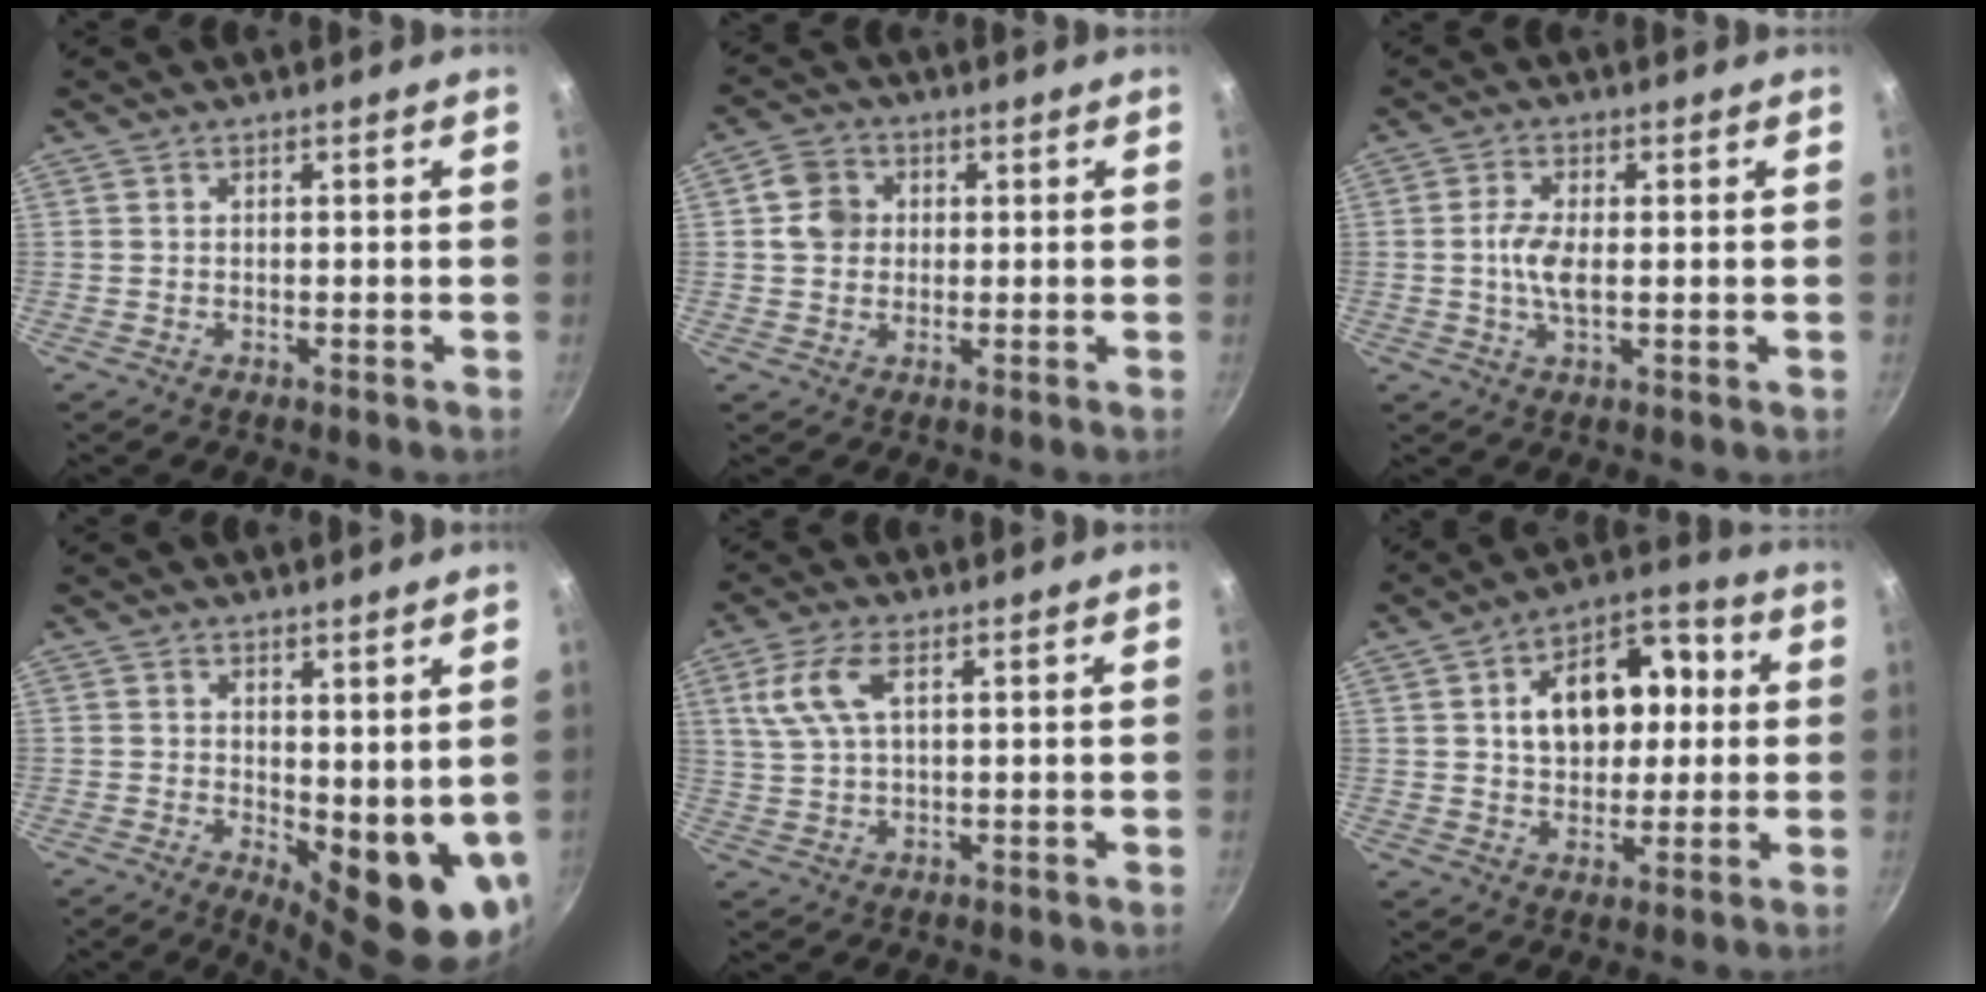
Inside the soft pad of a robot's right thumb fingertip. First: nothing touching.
{"total": 6.0, "force": [0.8, 5.1, 2.9], "torque": [-0.041, 0.006, 0.010]}
{"total": 5.0, "force": [0.1, 2.0, 4.6], "torque": [-0.099, -0.002, -0.001]}
{"total": 12.0, "force": [-0.8, 4.6, 11.0], "torque": [-0.129, -0.028, 0.007]}
{"total": 7.0, "force": [2.5, 3.1, 5.8], "torque": [-0.137, 0.007, 0.054]}
{"total": 15.2, "force": [2.6, 9.8, 11.3], "torque": [-0.133, 0.022, 0.034]}